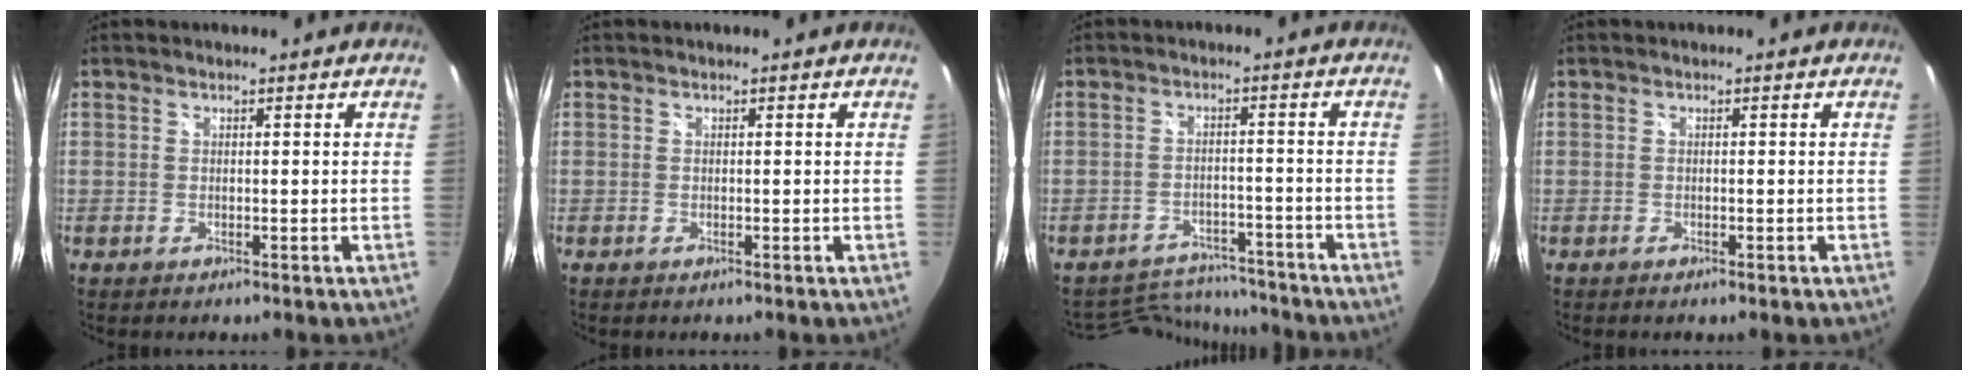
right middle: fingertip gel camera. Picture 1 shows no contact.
{"total": 0.0}
{"total": 11.0, "force": [-10.5, 3.0, 1.5], "torque": [-0.044, 0.019, -0.148]}
{"total": 0.5, "force": [-0.4, 0.2, 0.3], "torque": [-0.005, -0.002, -0.008]}